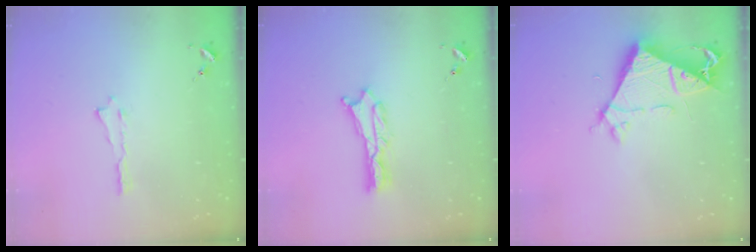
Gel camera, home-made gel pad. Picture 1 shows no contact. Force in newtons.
{"total": 1.8, "press": 1.7, "slide": 0.2}
{"total": 7.9, "press": 7.9, "slide": 0.6}